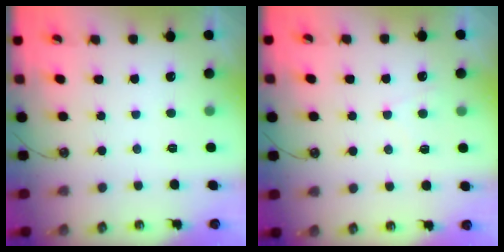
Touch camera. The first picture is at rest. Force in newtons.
{"total": 1.6, "press": 1.5, "slide": 0.4}